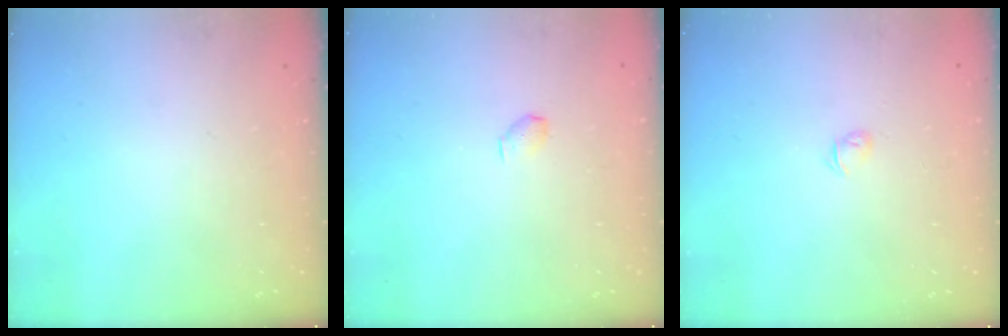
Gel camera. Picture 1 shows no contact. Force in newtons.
{"total": 2.9, "press": 2.9, "slide": 0.5}
{"total": 3.1, "press": 3.1, "slide": 0.5}